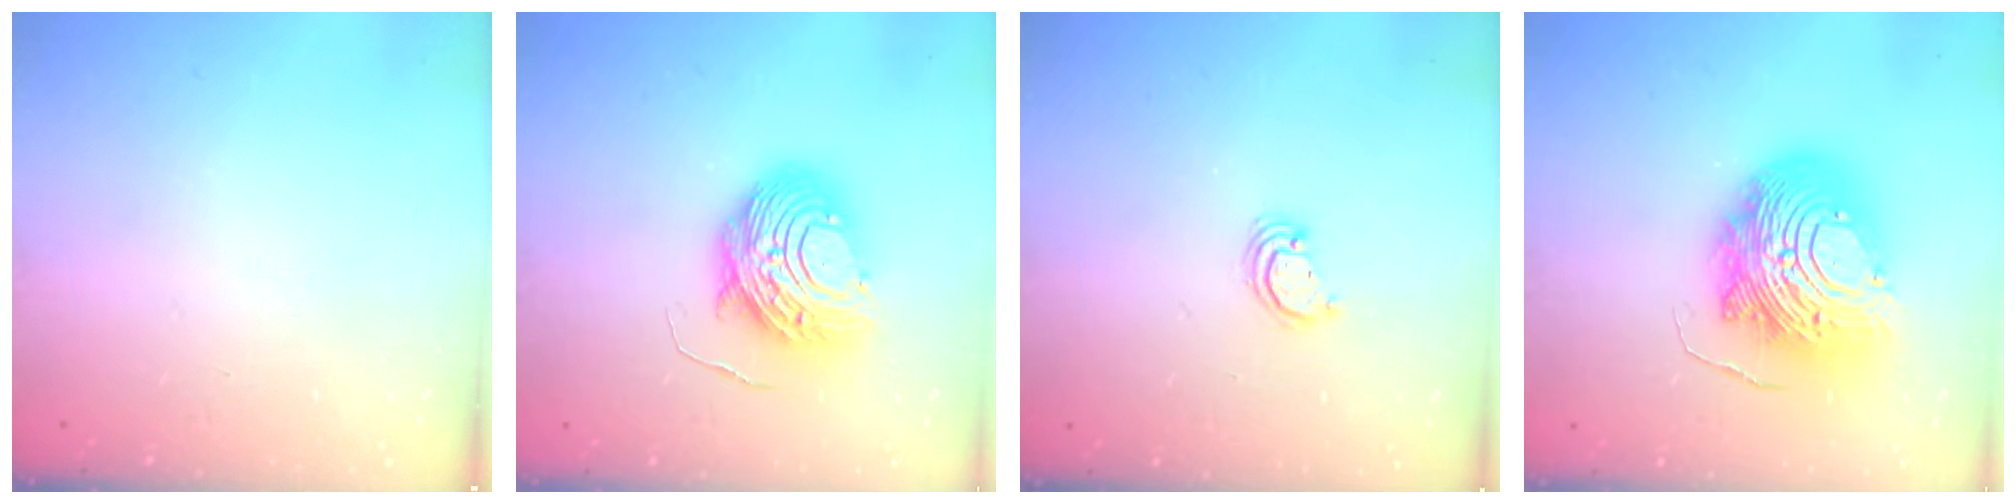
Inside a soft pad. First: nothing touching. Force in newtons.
{"total": 12.8, "press": 12.7, "slide": 1.1}
{"total": 2.8, "press": 2.8, "slide": 0.2}
{"total": 20.1, "press": 20.0, "slide": 2.0}